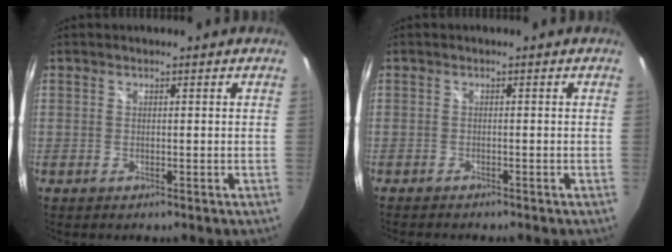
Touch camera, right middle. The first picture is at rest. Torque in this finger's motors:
{"motor_torque": [1.08, -1.06, 0.09, 0.06]}